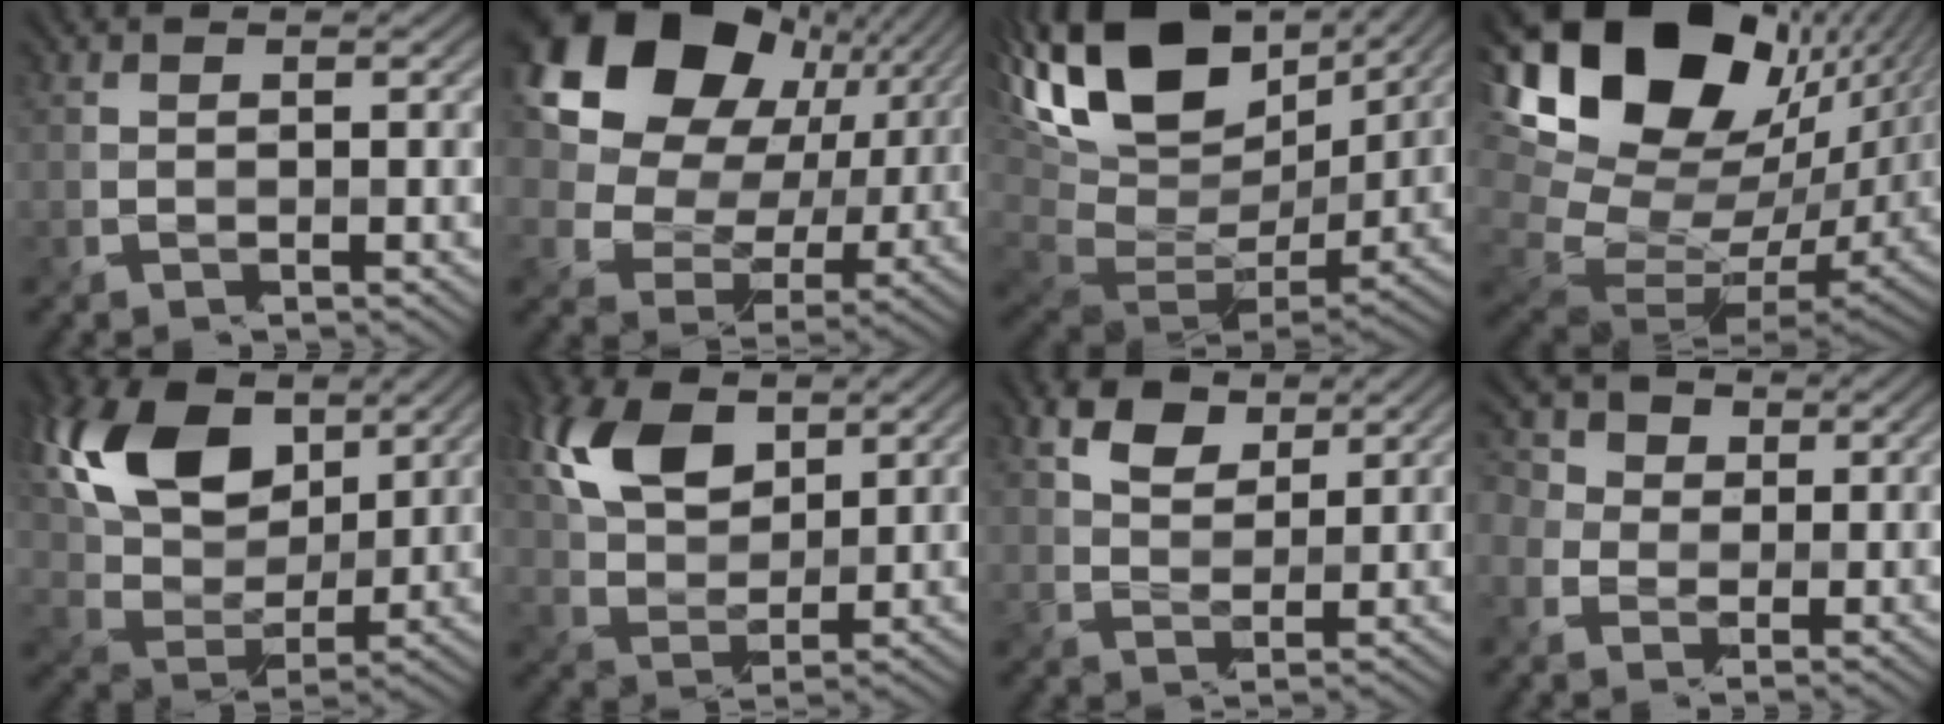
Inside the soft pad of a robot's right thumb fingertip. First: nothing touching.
{"total": 16.8, "force": [5.9, 12.2, 10.0], "torque": [-0.207, 0.023, 0.109]}
{"total": 18.5, "force": [7.7, 9.9, 13.5], "torque": [-0.304, 0.027, 0.138]}
{"total": 19.7, "force": [7.7, 11.6, 13.9], "torque": [-0.278, -0.003, 0.181]}
{"total": 14.6, "force": [6.2, 8.6, 10.1], "torque": [-0.229, 0.024, 0.114]}
{"total": 9.9, "force": [4.3, 5.7, 6.9], "torque": [-0.171, 0.015, 0.085]}
{"total": 5.1, "force": [3.0, 2.7, 3.2], "torque": [-0.071, 0.005, 0.053]}
{"total": 8.0, "force": [2.4, 6.2, 4.3], "torque": [-0.127, 0.035, 0.024]}